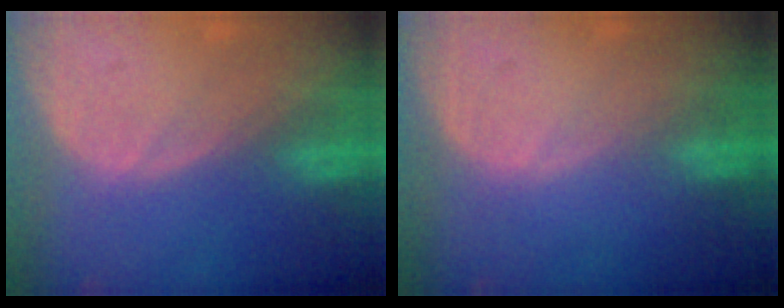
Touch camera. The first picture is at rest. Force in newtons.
{"total": 0.0}